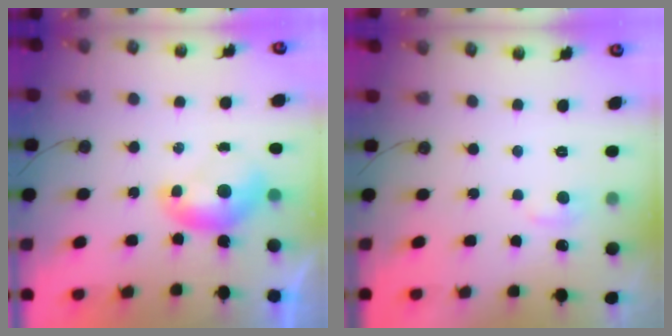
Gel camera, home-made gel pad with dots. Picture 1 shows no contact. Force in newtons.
{"total": 0.9, "press": 0.7, "slide": 0.6}